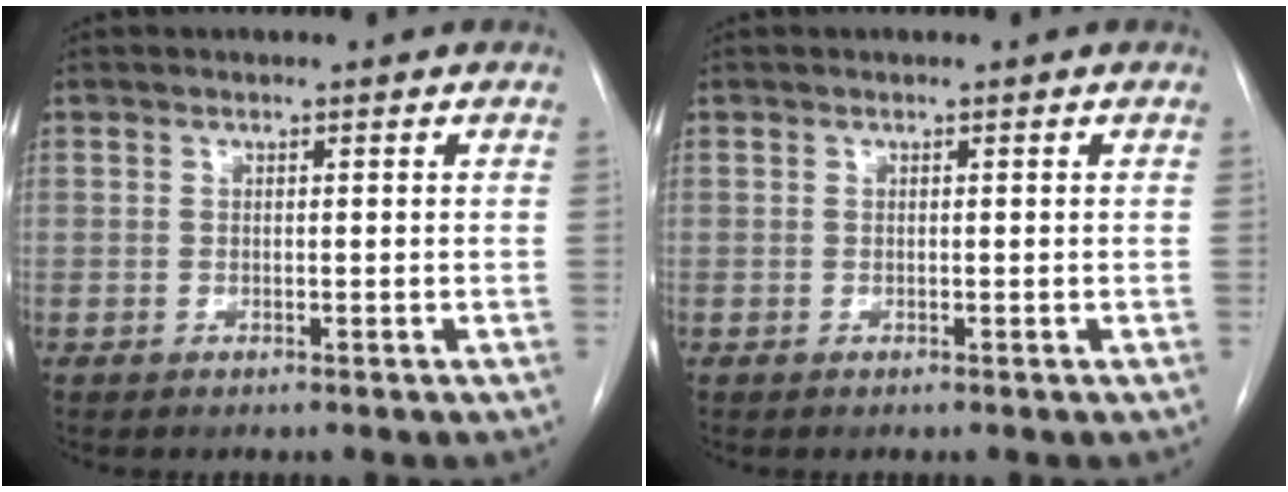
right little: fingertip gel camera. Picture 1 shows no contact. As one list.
[{"total": 0.0}]